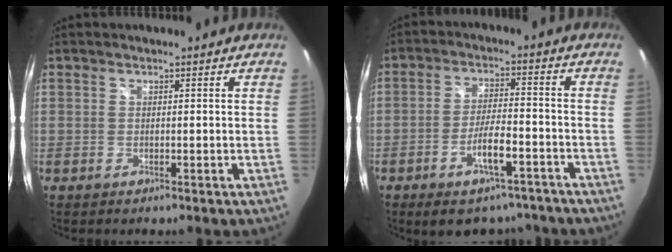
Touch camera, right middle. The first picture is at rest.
{"total": 10.6, "force": [-7.6, 3.7, 6.4], "torque": [-0.111, 0.005, -0.112]}